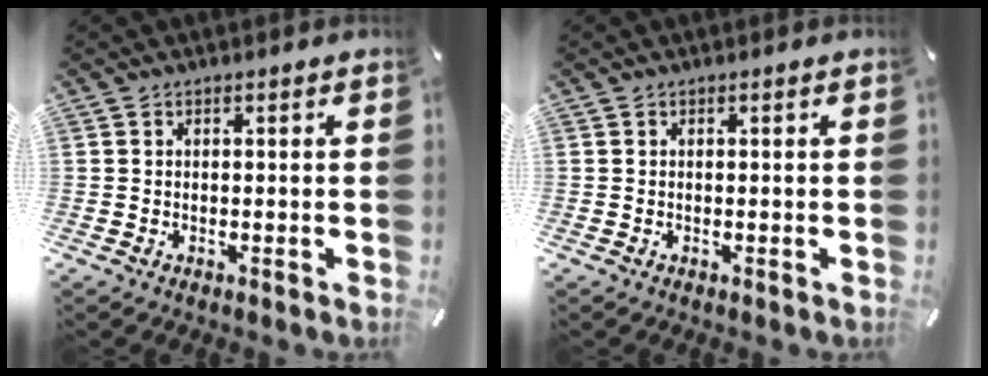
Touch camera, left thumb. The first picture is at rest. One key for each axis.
{"total": 0.0}